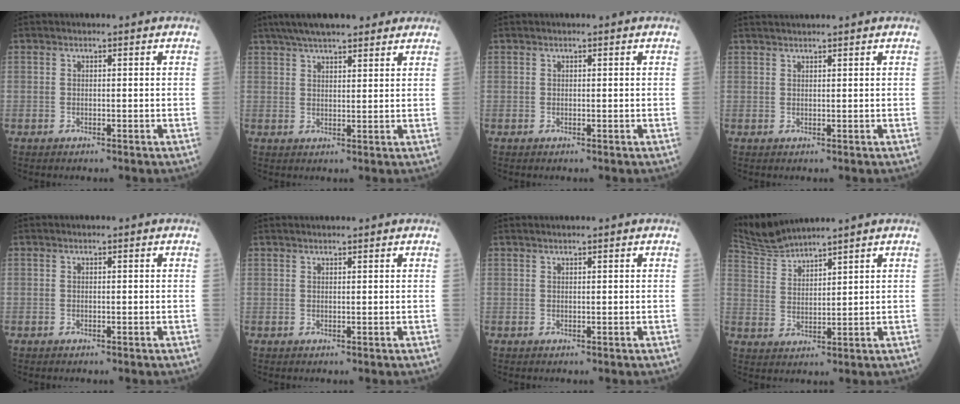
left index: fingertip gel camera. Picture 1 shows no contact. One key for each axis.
{"total": 12.0, "fx": 9.6, "fy": 2.8, "fz": 6.6, "tx": -0.101, "ty": 0.040, "tz": 0.146}
{"total": 0.0}
{"total": 3.2, "fx": 2.9, "fy": -0.4, "fz": 1.2, "tx": -0.012, "ty": 0.025, "tz": 0.051}
{"total": 0.0}
{"total": 3.1, "fx": 2.9, "fy": 0.0, "fz": 1.1, "tx": -0.010, "ty": 0.022, "tz": 0.041}
{"total": 1.7, "fx": 1.5, "fy": -0.2, "fz": 0.7, "tx": -0.008, "ty": 0.015, "tz": 0.029}
{"total": 5.7, "fx": 5.6, "fy": -1.1, "fz": 0.4, "tx": -0.028, "ty": 0.006, "tz": 0.123}